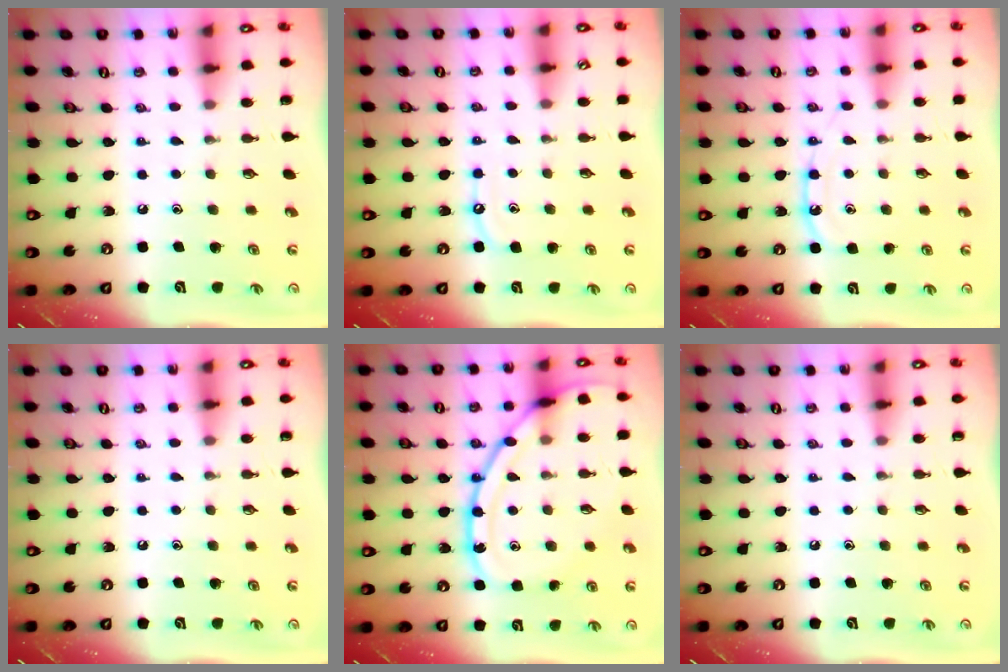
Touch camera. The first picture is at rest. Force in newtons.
{"total": 6.1, "press": 6.1, "slide": 0.6}
{"total": 9.5, "press": 9.5, "slide": 1.1}
{"total": 0.0}
{"total": 16.3, "press": 16.2, "slide": 1.0}
{"total": 0.0}